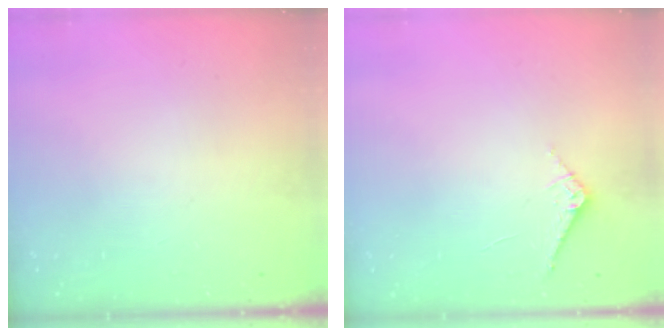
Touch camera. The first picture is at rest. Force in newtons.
{"total": 6.1, "press": 6.1, "slide": 0.5}